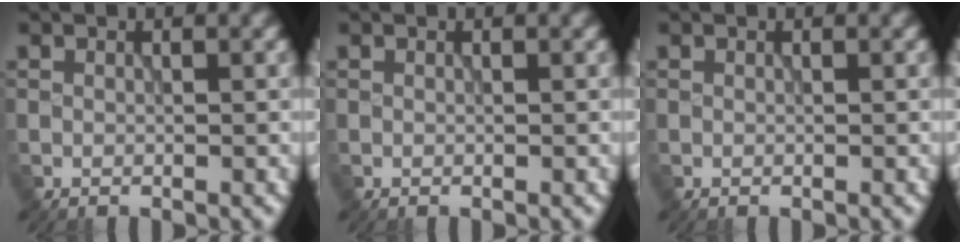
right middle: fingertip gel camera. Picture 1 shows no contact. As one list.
[{"total": 0.0}, {"total": 0.0}]